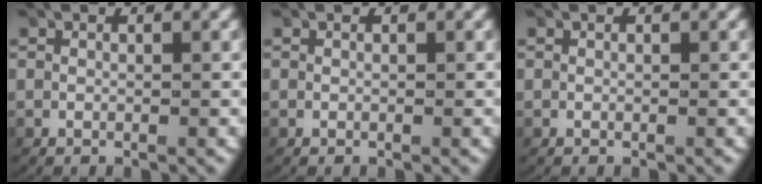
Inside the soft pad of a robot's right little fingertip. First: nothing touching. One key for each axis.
{"total": 0.0}
{"total": 0.0}